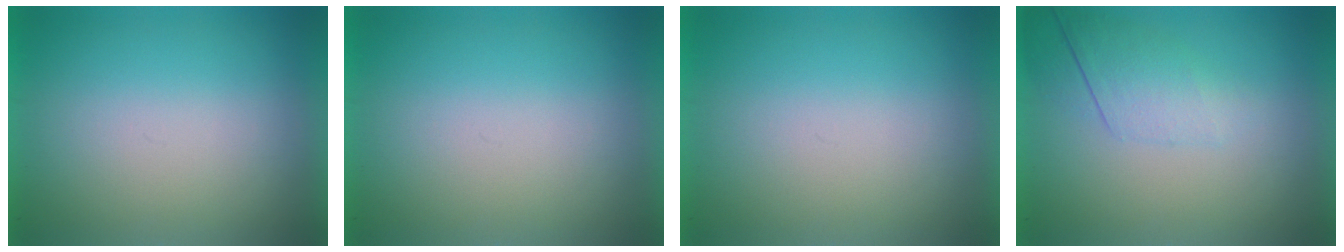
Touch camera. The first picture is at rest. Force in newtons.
{"total": 0.0}
{"total": 0.0}
{"total": 2.2}